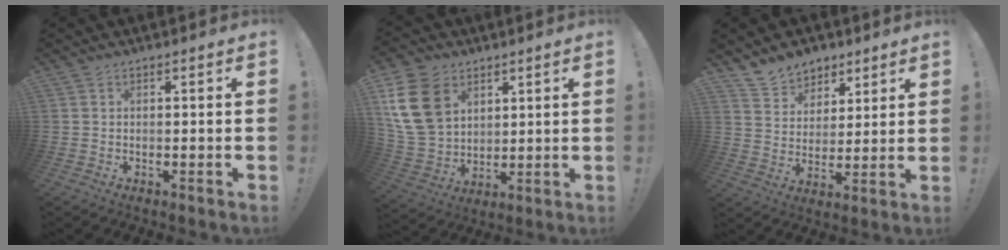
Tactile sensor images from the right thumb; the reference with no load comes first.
{"total": 16.6, "force": [6.7, 12.2, 9.0], "torque": [-0.173, -0.032, 0.130]}
{"total": 9.6, "force": [7.3, 6.1, 1.0], "torque": [-0.027, -0.057, 0.147]}